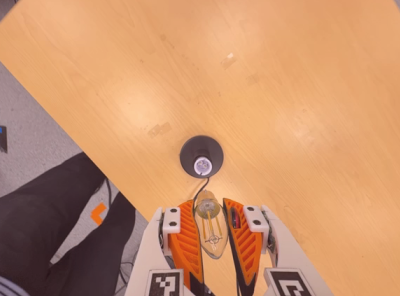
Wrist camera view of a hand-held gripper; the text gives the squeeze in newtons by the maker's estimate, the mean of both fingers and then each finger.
{"total": 23.6, "left": 26.0, "right": 21.3}